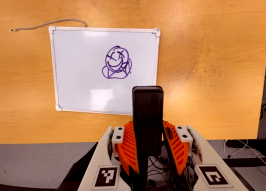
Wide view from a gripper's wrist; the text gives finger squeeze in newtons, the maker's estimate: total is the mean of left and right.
{"total": 4.2, "left": 3.0, "right": 5.5}